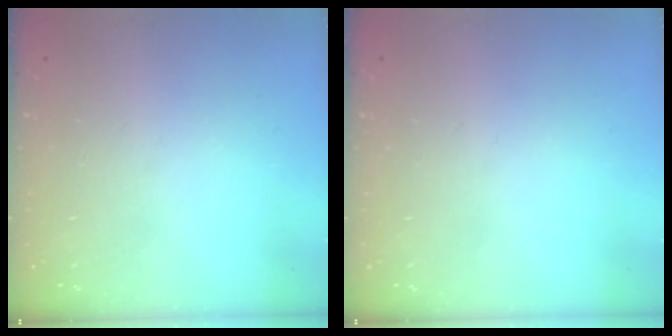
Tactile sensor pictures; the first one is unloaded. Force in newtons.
{"total": 0.0}